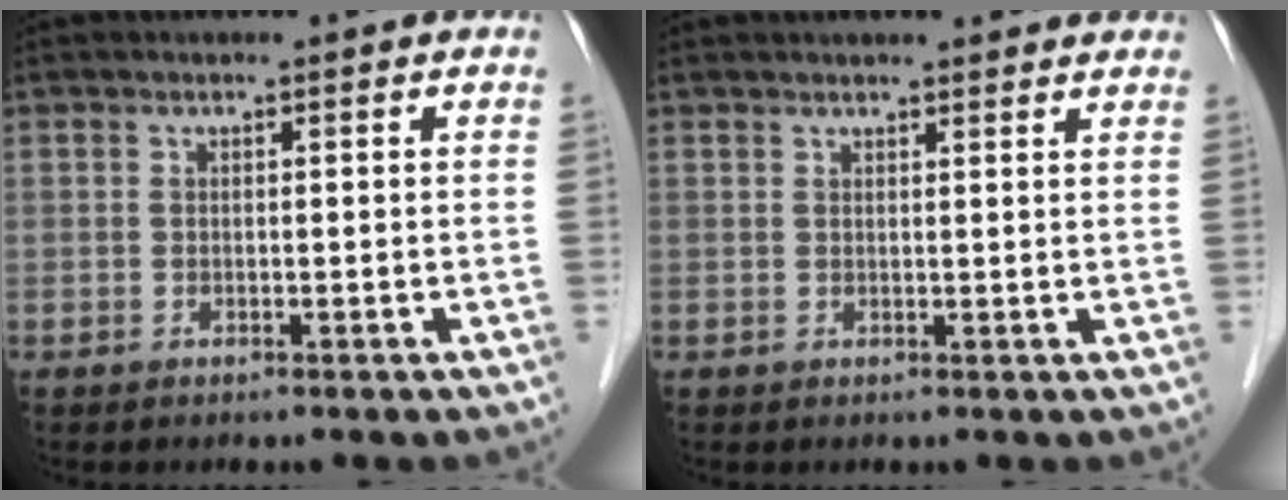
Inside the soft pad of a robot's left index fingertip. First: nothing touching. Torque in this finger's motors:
{"motor_torque": [0.24, -0.24, 0.14, 0.06]}